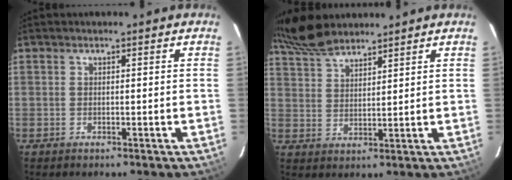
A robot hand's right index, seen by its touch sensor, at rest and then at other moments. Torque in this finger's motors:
{"motor_torque": [0.70, 0.73, 0.20, 0.03]}